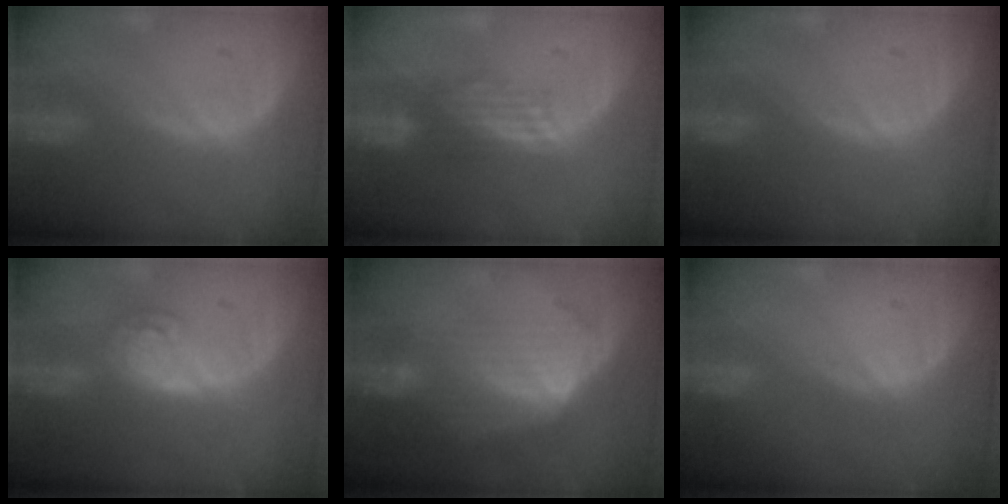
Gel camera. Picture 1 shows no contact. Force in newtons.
{"total": 2.7, "press": 2.7, "slide": 0.4}
{"total": 0.0}
{"total": 5.3, "press": 4.7, "slide": 2.6}
{"total": 7.2, "press": 6.5, "slide": 3.0}
{"total": 0.0}